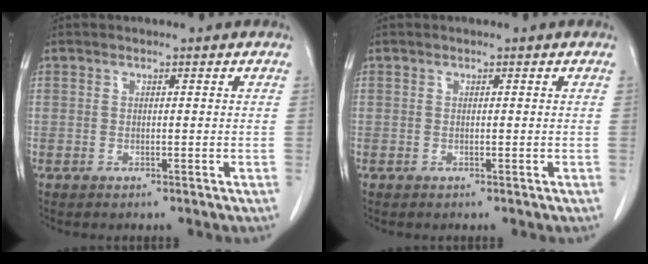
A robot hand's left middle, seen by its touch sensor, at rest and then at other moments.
{"total": 0.0}